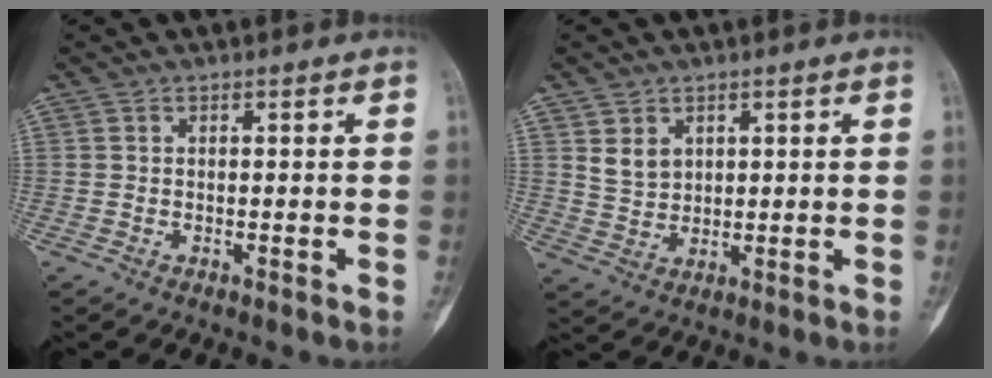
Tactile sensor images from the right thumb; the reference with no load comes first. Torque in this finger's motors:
{"motor_torque": [0.06, 0.37, 0.13, -0.14, 0.02]}